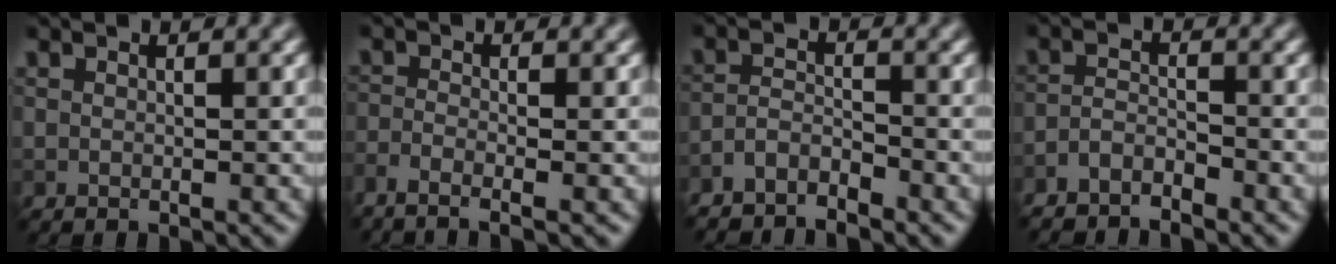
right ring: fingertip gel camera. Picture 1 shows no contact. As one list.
[{"total": 2.8, "force": [-2.0, 0.7, 1.9], "torque": [-0.044, -0.009, -0.045]}, {"total": 3.0, "force": [-2.8, 0.7, 0.9], "torque": [-0.020, -0.002, -0.063]}, {"total": 2.7, "force": [-2.5, 0.6, 0.8], "torque": [-0.018, -0.002, -0.056]}]